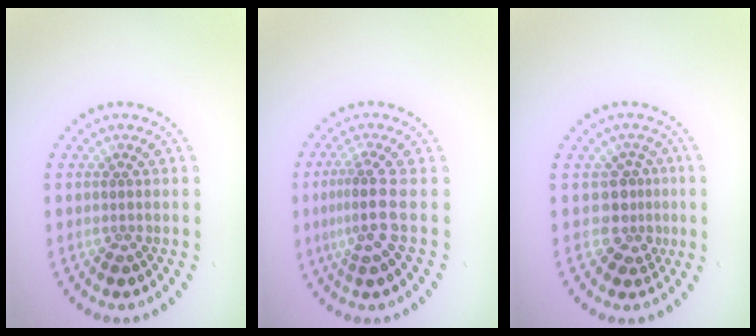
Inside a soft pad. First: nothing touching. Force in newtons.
{"total": 2.9, "press": 2.1, "slide": 2.0}
{"total": 2.5, "press": 1.8, "slide": 1.8}